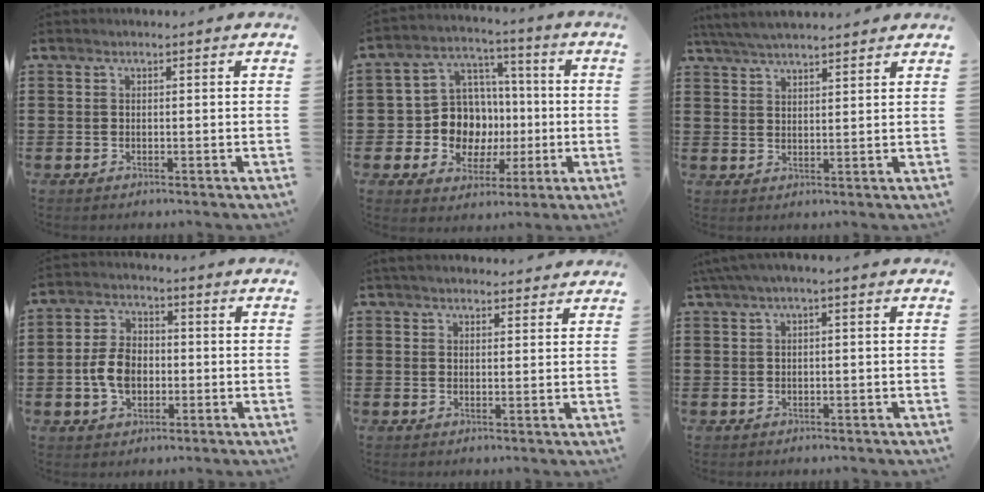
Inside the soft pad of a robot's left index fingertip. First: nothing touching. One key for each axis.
{"total": 10.5, "fx": -1.1, "fy": 9.7, "fz": 4.0, "tx": -0.109, "ty": 0.005, "tz": -0.015}
{"total": 4.5, "fx": 4.2, "fy": 0.2, "fz": 1.6, "tx": -0.043, "ty": -0.007, "tz": 0.077}
{"total": 6.5, "fx": -1.2, "fy": 4.4, "fz": 4.5, "tx": -0.113, "ty": 0.003, "tz": -0.031}
{"total": 2.6, "fx": 2.5, "fy": 0.4, "fz": 0.5, "tx": -0.015, "ty": 0.000, "tz": 0.048}
{"total": 1.8, "fx": -0.1, "fy": 0.2, "fz": 1.8, "tx": -0.036, "ty": -0.005, "tz": -0.005}